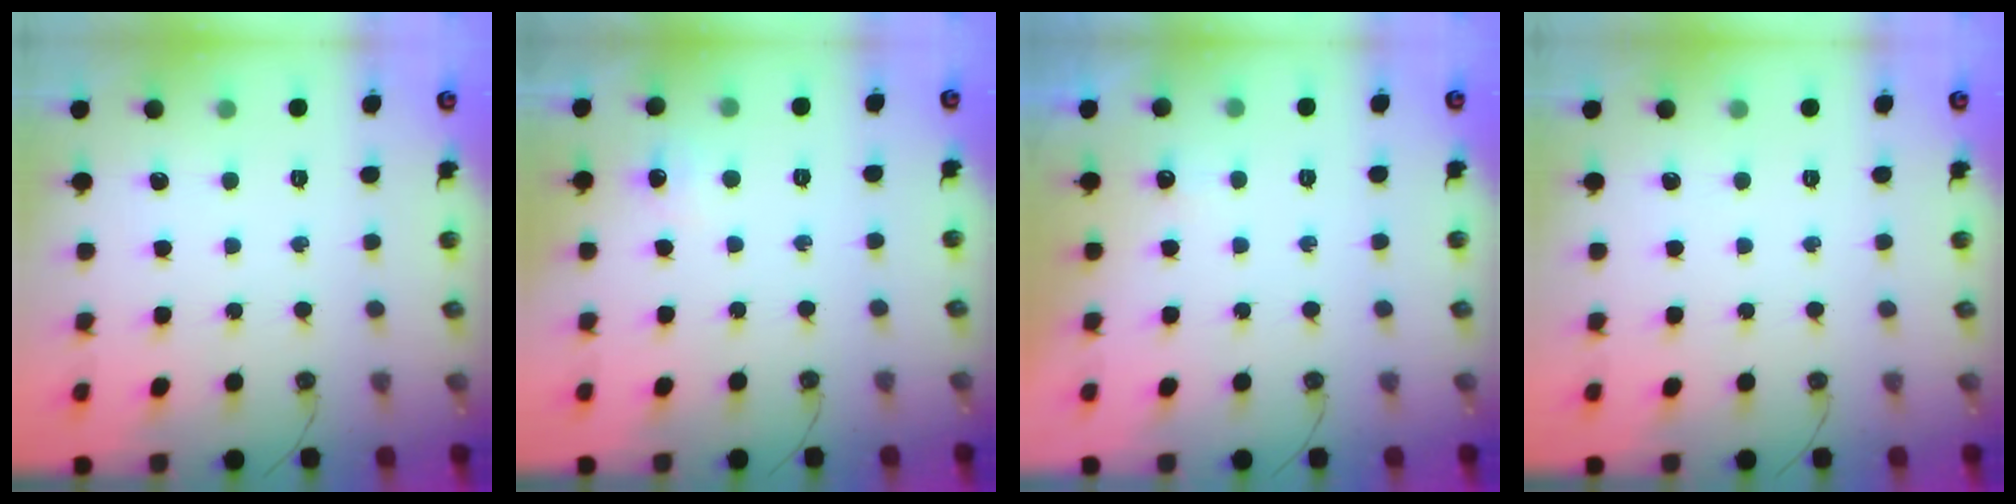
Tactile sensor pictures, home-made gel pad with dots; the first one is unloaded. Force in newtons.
{"total": 4.0, "press": 3.9, "slide": 0.6}
{"total": 2.8, "press": 2.7, "slide": 0.4}
{"total": 0.0}